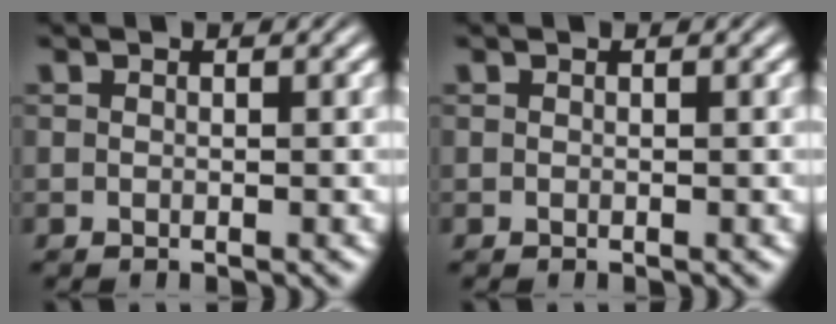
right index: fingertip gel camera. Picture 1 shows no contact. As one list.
[{"total": 0.0}]